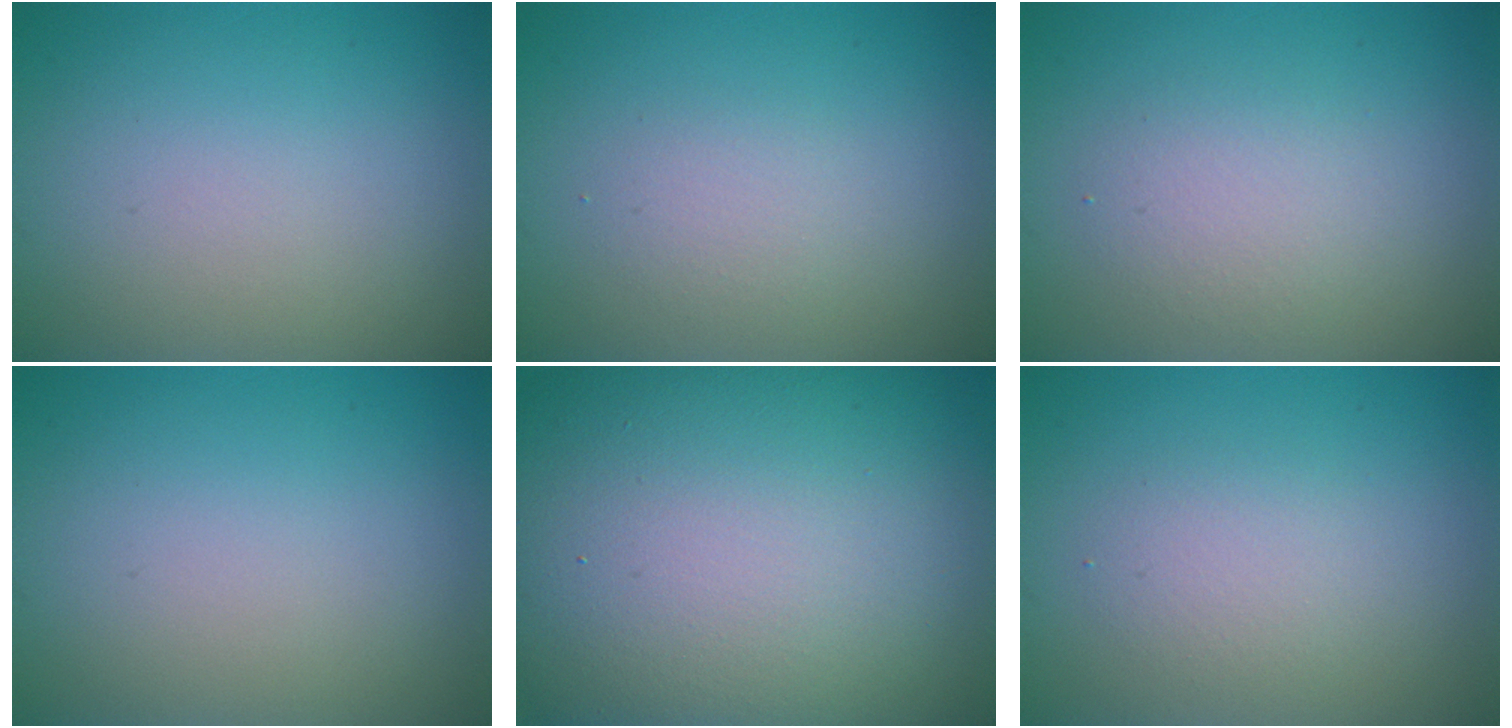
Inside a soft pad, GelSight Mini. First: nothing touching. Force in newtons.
{"total": 1.5, "press": 1.5, "slide": 0.1}
{"total": 2.4, "press": 2.4, "slide": 0.1}
{"total": 0.0}
{"total": 21.1, "press": 21.0, "slide": 1.4}
{"total": 2.0, "press": 2.0, "slide": 0.1}